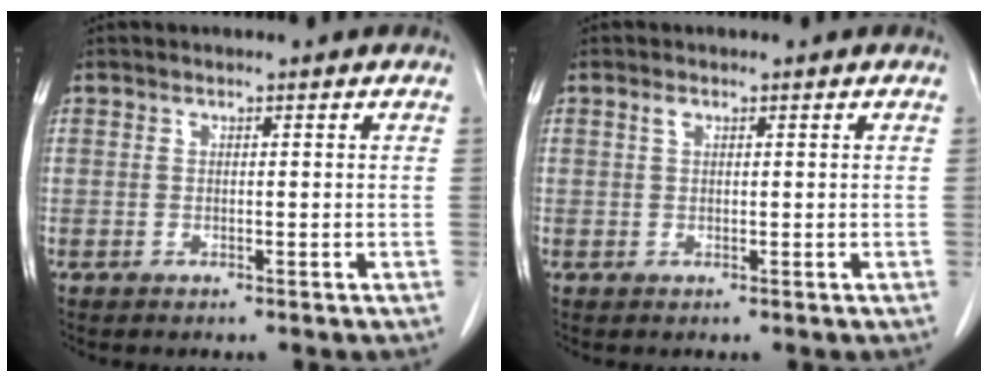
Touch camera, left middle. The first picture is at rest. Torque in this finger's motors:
{"motor_torque": [0.43, -0.11, 0.05, 0.05]}